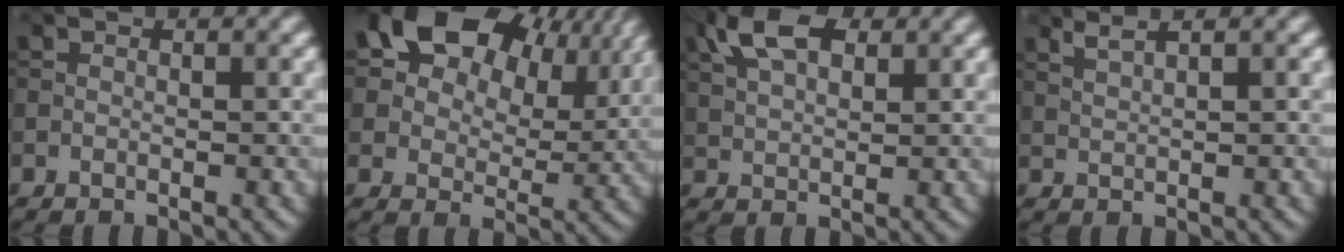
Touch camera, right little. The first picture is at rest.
{"total": 15.5, "force": [8.5, 9.6, 8.7], "torque": [-0.164, 0.047, 0.129]}
{"total": 5.8, "force": [2.7, 3.1, 4.2], "torque": [-0.092, 0.013, 0.046]}
{"total": 2.4, "force": [1.8, 0.7, 1.5], "torque": [-0.023, 0.005, 0.025]}